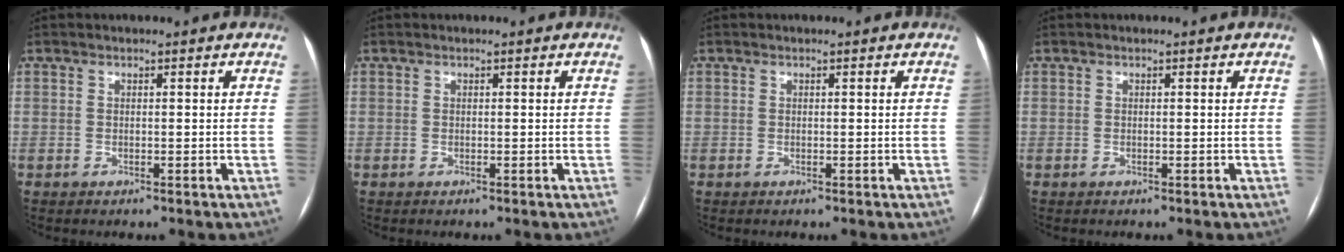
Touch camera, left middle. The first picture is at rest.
{"total": 0.0}
{"total": 0.0}
{"total": 0.0}